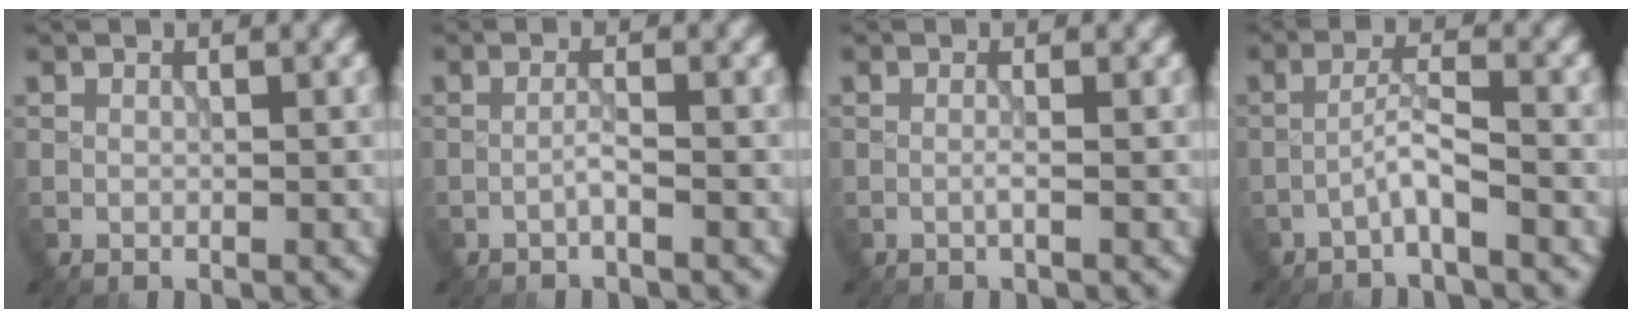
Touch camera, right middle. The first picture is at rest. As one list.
[{"total": 1.1, "force": [-0.7, -0.1, 0.9], "torque": [-0.016, 0.007, -0.016]}, {"total": 0.7, "force": [-0.3, 0.1, 0.7], "torque": [-0.014, 0.000, -0.008]}, {"total": 2.3, "force": [-1.5, 0.0, 1.8], "torque": [-0.037, 0.015, -0.034]}]